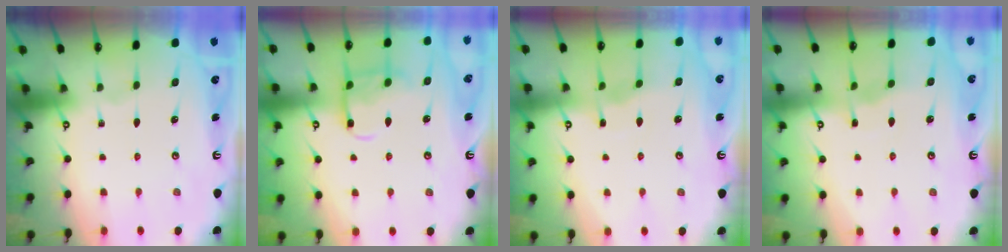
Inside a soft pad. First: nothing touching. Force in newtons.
{"total": 10.7, "press": 10.6, "slide": 1.2}
{"total": 3.0, "press": 3.0, "slide": 0.3}
{"total": 3.0, "press": 3.0, "slide": 0.3}